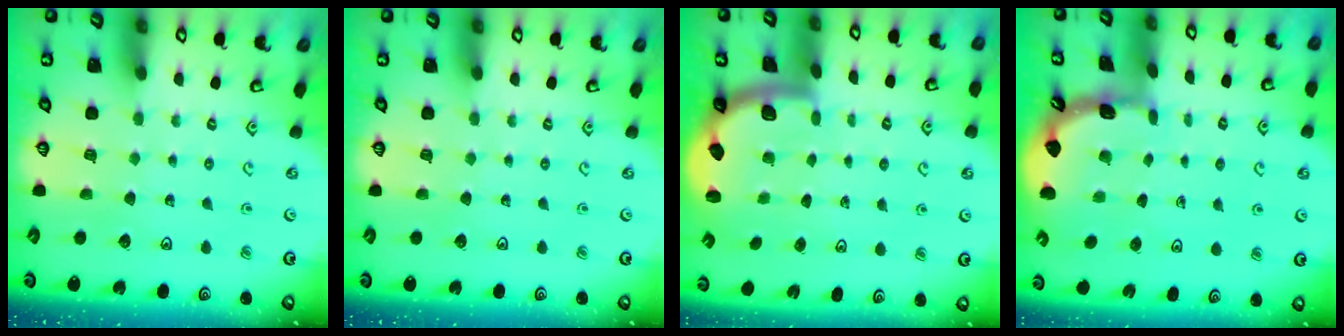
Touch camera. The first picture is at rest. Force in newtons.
{"total": 0.0}
{"total": 2.0, "press": 2.0, "slide": 0.5}
{"total": 1.6, "press": 1.6, "slide": 0.1}